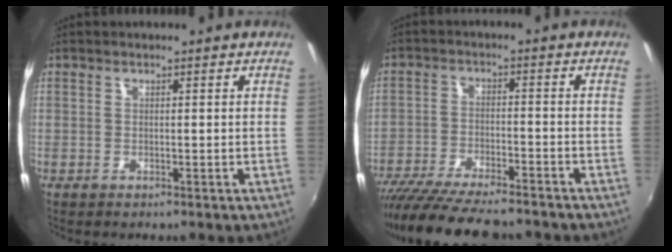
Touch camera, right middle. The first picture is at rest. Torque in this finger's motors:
{"motor_torque": [1.10, -1.04, 0.26, 0.16]}